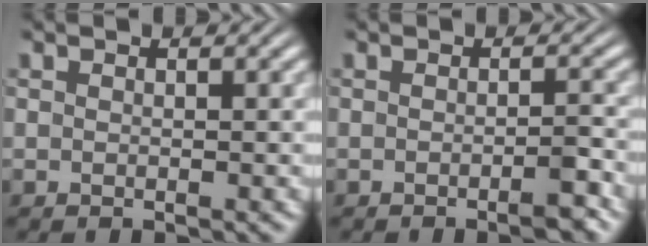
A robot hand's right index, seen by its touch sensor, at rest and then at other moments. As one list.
[{"total": 1.7, "force": [-1.3, 0.1, 1.2], "torque": [-0.016, 0.002, -0.027]}]